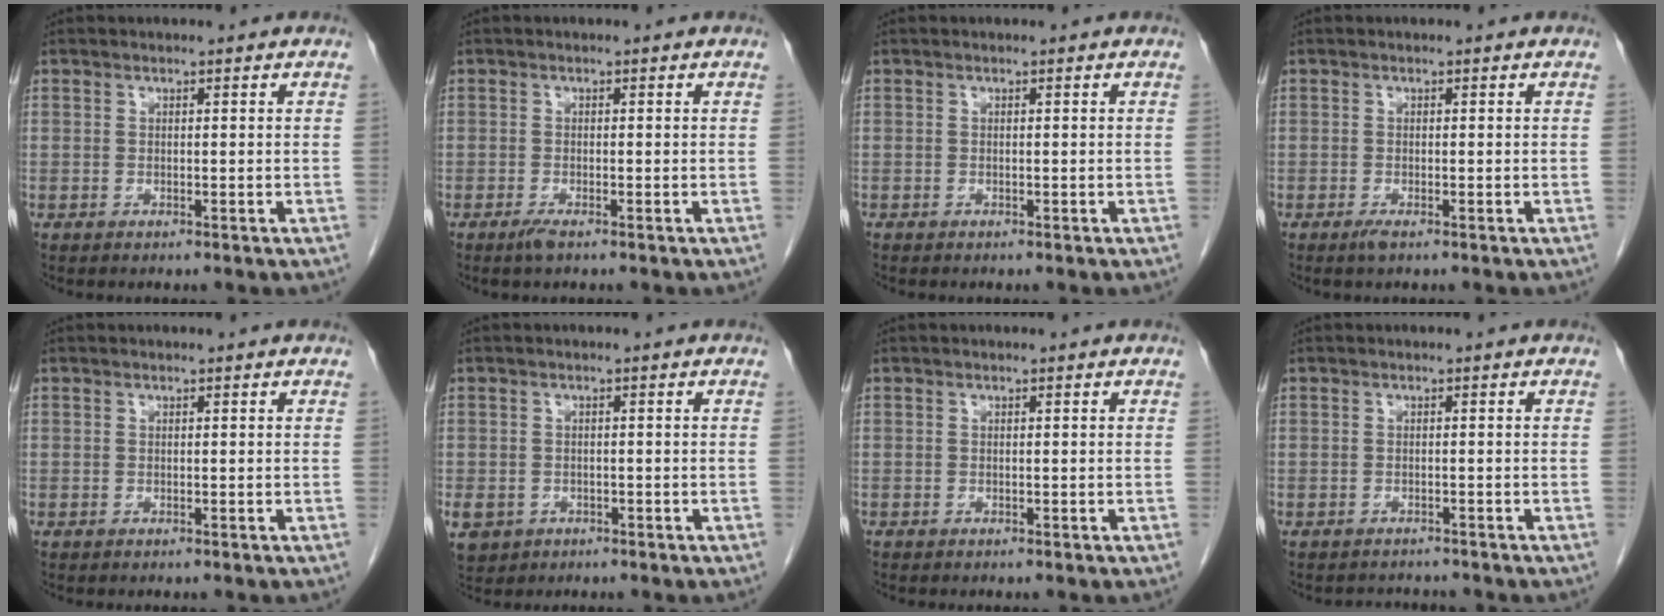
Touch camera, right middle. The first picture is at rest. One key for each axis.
{"total": 1.4, "fx": -1.0, "fy": 0.1, "fz": 1.0, "tx": -0.025, "ty": -0.005, "tz": -0.020}
{"total": 0.0}
{"total": 1.0, "fx": -0.7, "fy": 0.0, "fz": 0.8, "tx": -0.017, "ty": -0.003, "tz": -0.012}
{"total": 0.0}
{"total": 8.1, "fx": -3.5, "fy": 6.9, "fz": 2.7, "tx": -0.084, "ty": -0.001, "tz": -0.047}
{"total": 0.0}
{"total": 1.8, "fx": -1.8, "fy": 0.2, "fz": -0.3, "tx": 0.001, "ty": -0.009, "tz": -0.024}